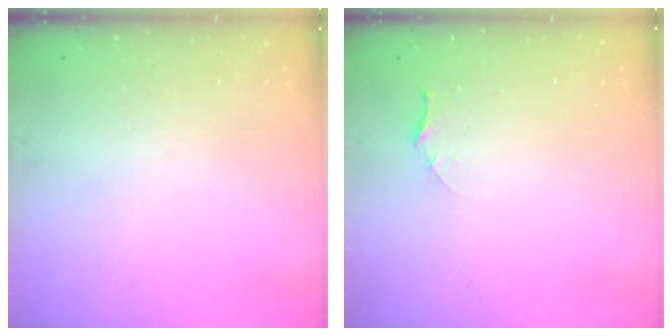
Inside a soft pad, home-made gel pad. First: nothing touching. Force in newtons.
{"total": 4.5, "press": 4.4, "slide": 0.4}